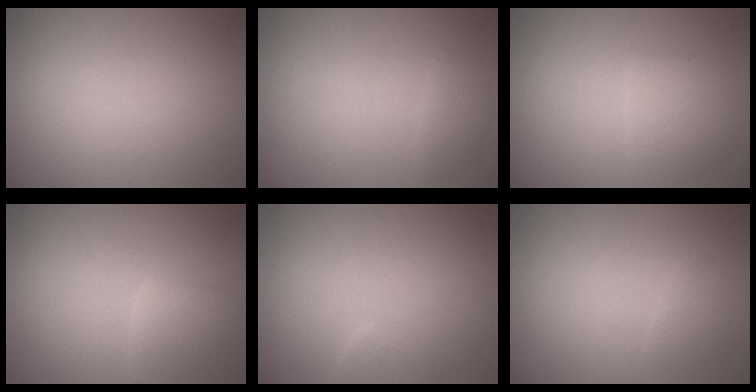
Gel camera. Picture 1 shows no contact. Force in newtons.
{"total": 0.9, "press": 0.9, "slide": 0.0}
{"total": 2.2, "press": 2.2, "slide": 0.1}
{"total": 2.9, "press": 2.9, "slide": 0.2}
{"total": 1.3, "press": 1.2, "slide": 0.1}
{"total": 0.9, "press": 0.9, "slide": 0.0}